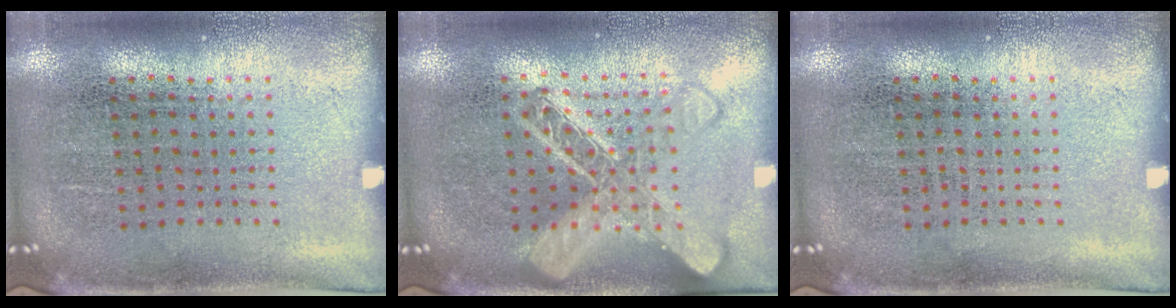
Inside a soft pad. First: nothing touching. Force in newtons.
{"total": 2.9, "press": 2.8, "slide": 0.5}
{"total": 0.0}